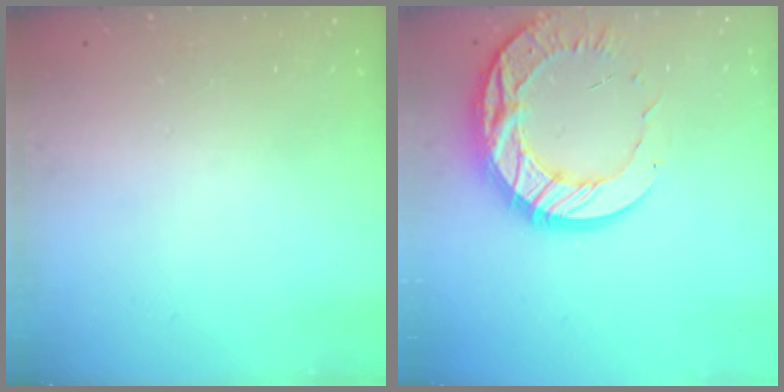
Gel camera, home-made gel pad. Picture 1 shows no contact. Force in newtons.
{"total": 17.9, "press": 17.8, "slide": 1.6}